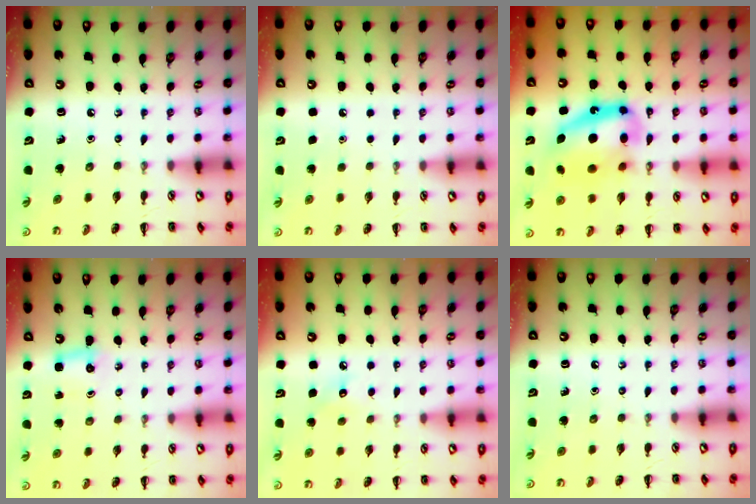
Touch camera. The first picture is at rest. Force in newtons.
{"total": 2.3, "press": 2.3, "slide": 0.1}
{"total": 14.7, "press": 14.2, "slide": 3.8}
{"total": 2.6, "press": 2.5, "slide": 0.7}
{"total": 6.2, "press": 6.0, "slide": 1.7}
{"total": 0.0}